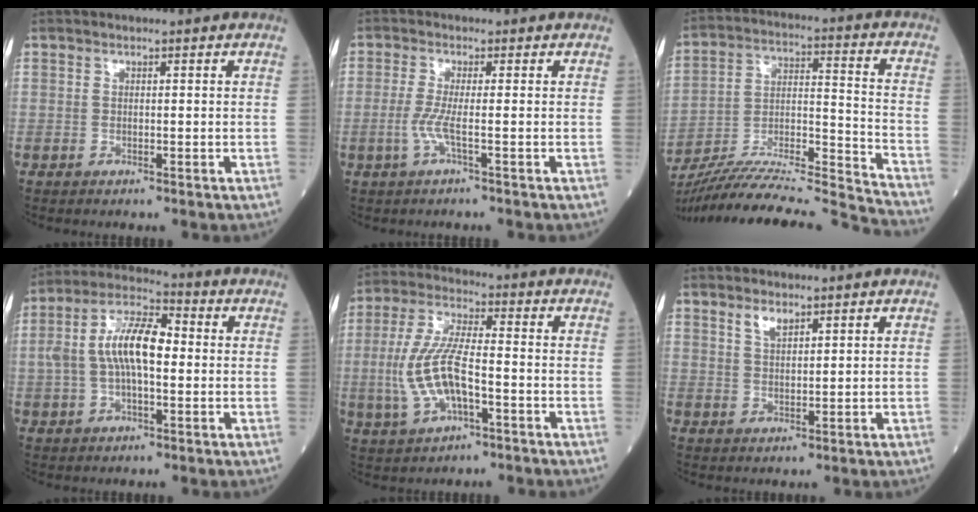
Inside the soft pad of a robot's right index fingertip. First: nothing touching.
{"total": 3.0, "force": [-0.9, -0.3, 2.9], "torque": [-0.069, -0.006, -0.025]}
{"total": 26.2, "force": [-24.8, -1.4, 8.3], "torque": [-0.136, -0.016, -0.387]}
{"total": 11.2, "force": [0.4, 4.3, 10.3], "torque": [-0.210, 0.027, 0.004]}
{"total": 10.5, "force": [-2.3, 3.3, 9.8], "torque": [-0.214, 0.002, -0.040]}
{"total": 2.5, "force": [1.8, 0.9, 1.5], "torque": [-0.030, 0.000, 0.038]}